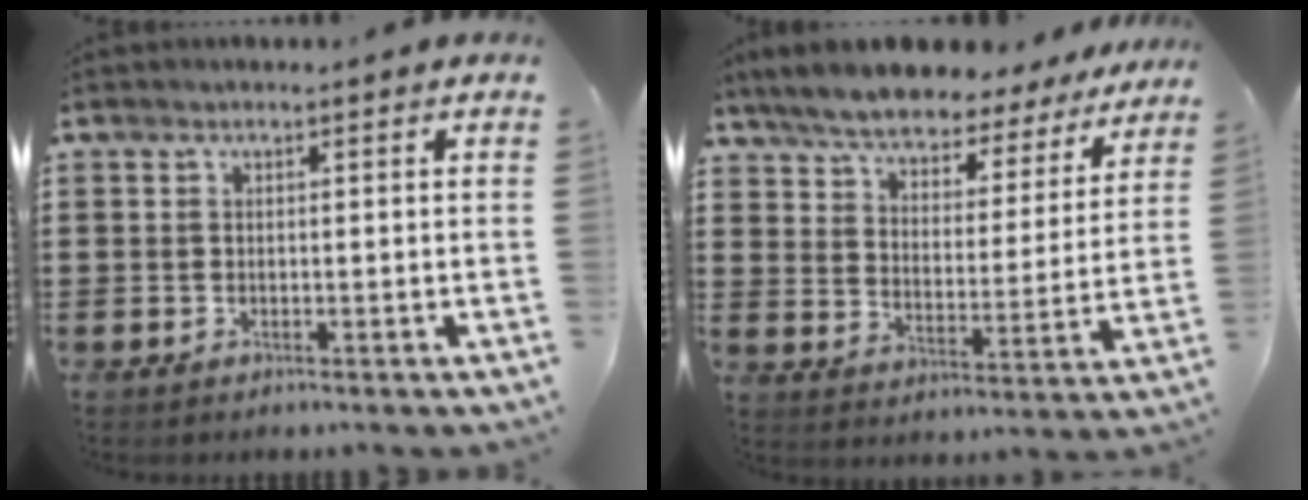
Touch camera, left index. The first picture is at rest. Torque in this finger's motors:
{"motor_torque": [2.14, 0.00, 1.05, 0.21]}